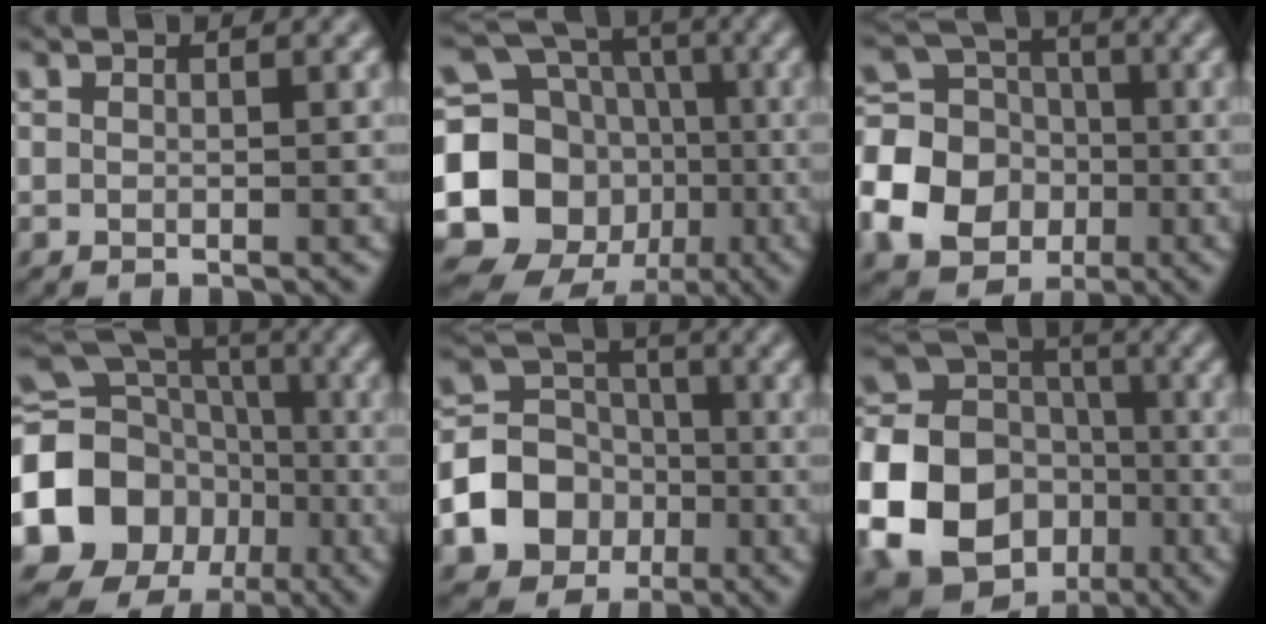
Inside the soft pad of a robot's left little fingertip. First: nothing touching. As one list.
[{"total": 16.7, "force": [-3.4, 14.9, 6.7], "torque": [-0.164, 0.008, -0.087]}, {"total": 11.4, "force": [-3.2, 10.0, 4.6], "torque": [-0.123, -0.011, -0.087]}, {"total": 16.2, "force": [-3.6, 14.1, 7.2], "torque": [-0.160, -0.017, -0.095]}, {"total": 8.1, "force": [-2.9, 6.8, 3.2], "torque": [-0.050, -0.003, -0.086]}, {"total": 24.6, "force": [-8.2, 22.0, 7.4], "torque": [-0.204, -0.032, -0.174]}]